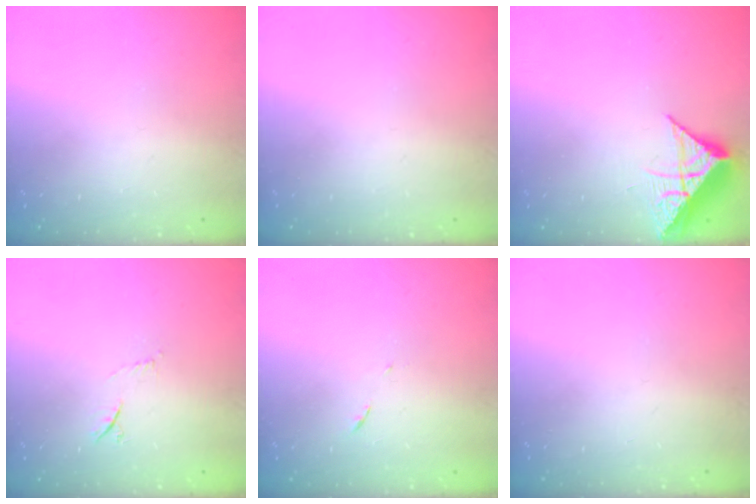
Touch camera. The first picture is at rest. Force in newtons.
{"total": 0.0}
{"total": 8.1, "press": 8.1, "slide": 0.3}
{"total": 4.7, "press": 4.6, "slide": 1.2}
{"total": 5.6, "press": 5.6, "slide": 0.4}
{"total": 0.0}